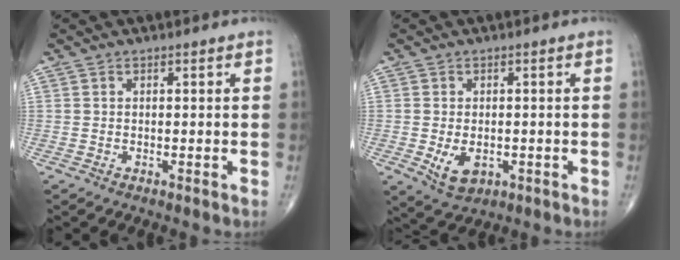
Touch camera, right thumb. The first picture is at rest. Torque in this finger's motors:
{"motor_torque": [-0.17, 0.27, 0.00, -0.09, 0.11]}